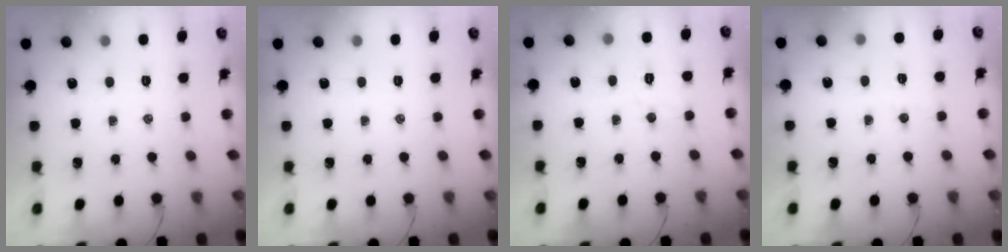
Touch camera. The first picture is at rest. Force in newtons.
{"total": 0.0}
{"total": 5.0, "press": 4.9, "slide": 1.0}
{"total": 2.8, "press": 2.7, "slide": 0.8}